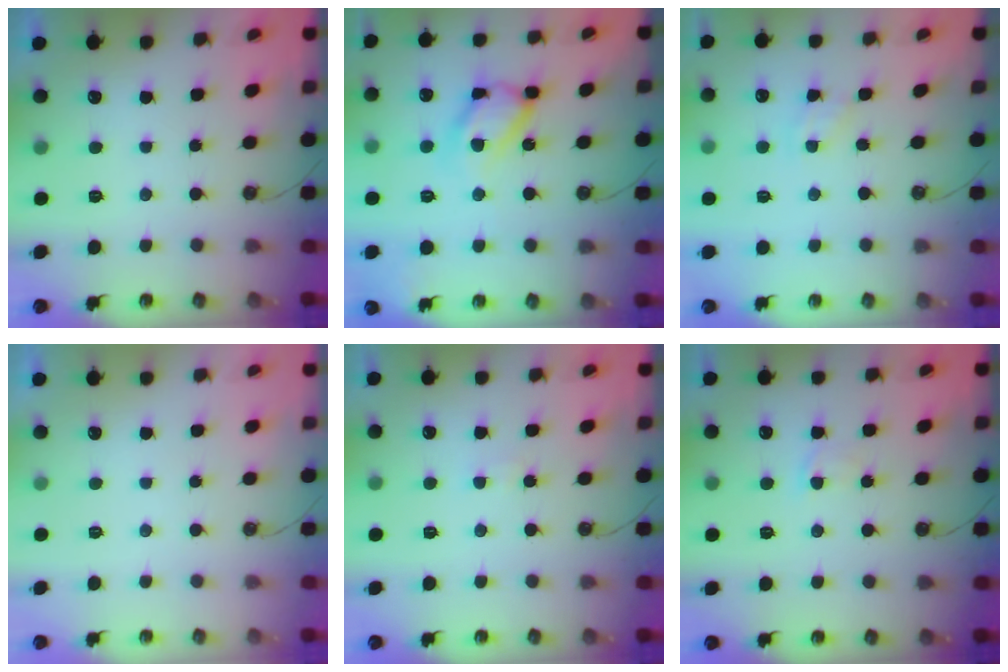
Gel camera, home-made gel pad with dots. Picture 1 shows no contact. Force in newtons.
{"total": 14.2, "press": 14.1, "slide": 1.0}
{"total": 2.1, "press": 2.1, "slide": 0.3}
{"total": 0.0}
{"total": 1.5, "press": 1.5, "slide": 0.3}
{"total": 1.5, "press": 1.4, "slide": 0.3}